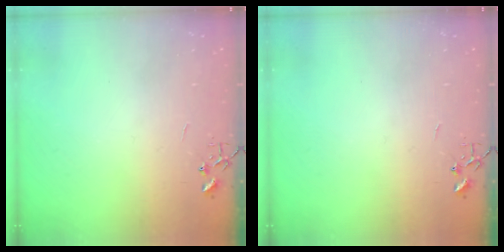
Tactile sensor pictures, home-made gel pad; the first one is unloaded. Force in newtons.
{"total": 0.0}